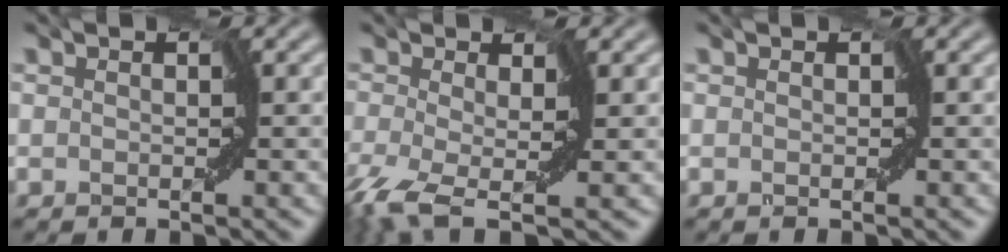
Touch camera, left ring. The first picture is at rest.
{"total": 5.9, "force": [-2.8, 2.3, 4.6], "torque": [-0.107, -0.018, -0.066]}
{"total": 0.0}